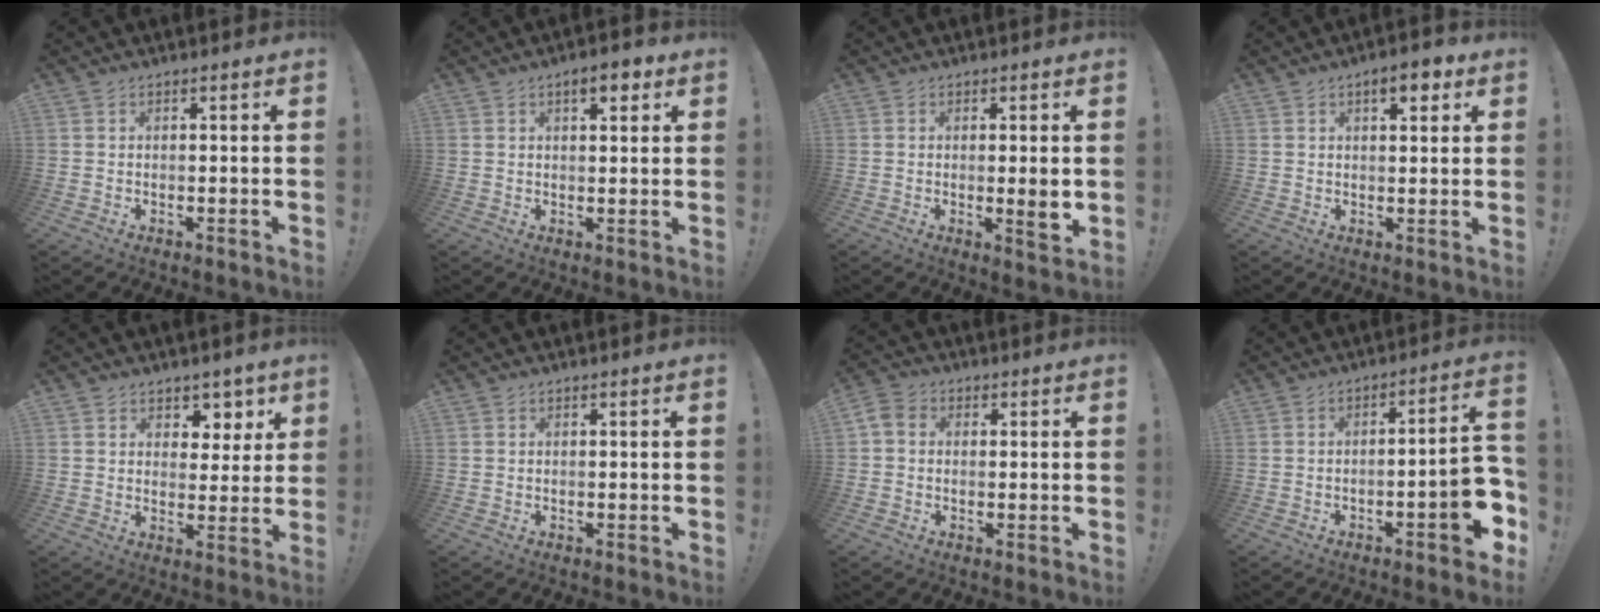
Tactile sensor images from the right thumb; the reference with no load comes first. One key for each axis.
{"total": 5.3, "fx": 2.9, "fy": 2.1, "fz": 3.9, "tx": -0.043, "ty": -0.009, "tz": 0.043}
{"total": 4.3, "fx": 0.1, "fy": 0.3, "fz": 4.3, "tx": -0.053, "ty": -0.015, "tz": 0.000}
{"total": 5.9, "fx": 3.1, "fy": 2.5, "fz": 4.4, "tx": -0.044, "ty": -0.011, "tz": 0.047}
{"total": 6.2, "fx": 4.2, "fy": 4.4, "fz": 1.0, "tx": 0.000, "ty": -0.037, "tz": 0.081}
{"total": 0.0}
{"total": 3.8, "fx": 0.1, "fy": 3.0, "fz": 2.4, "tx": -0.051, "ty": 0.009, "tz": 0.003}
{"total": 10.8, "fx": -4.6, "fy": 2.0, "fz": 9.6, "tx": -0.127, "ty": 0.017, "tz": -0.074}